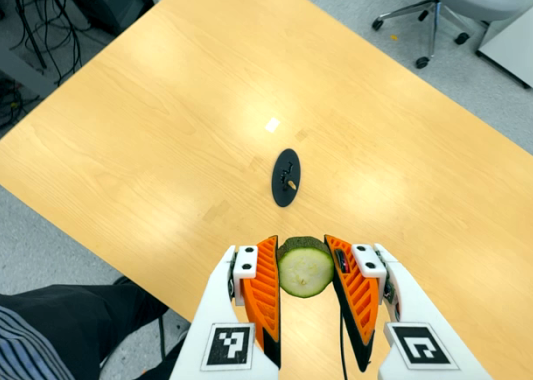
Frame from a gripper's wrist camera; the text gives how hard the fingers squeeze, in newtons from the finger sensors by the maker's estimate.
{"total": 11.3, "left": 10.4, "right": 12.2}